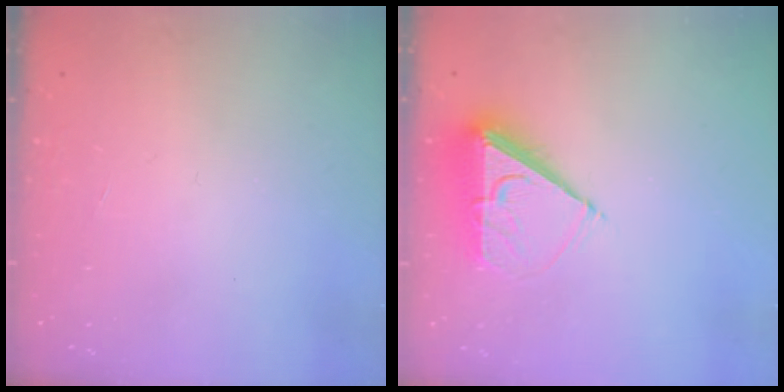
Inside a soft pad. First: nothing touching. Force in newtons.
{"total": 7.3, "press": 7.3, "slide": 0.6}